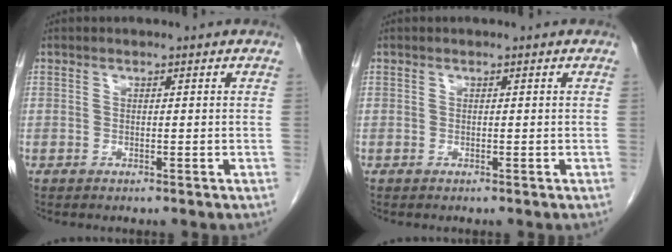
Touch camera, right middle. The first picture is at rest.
{"total": 0.0}